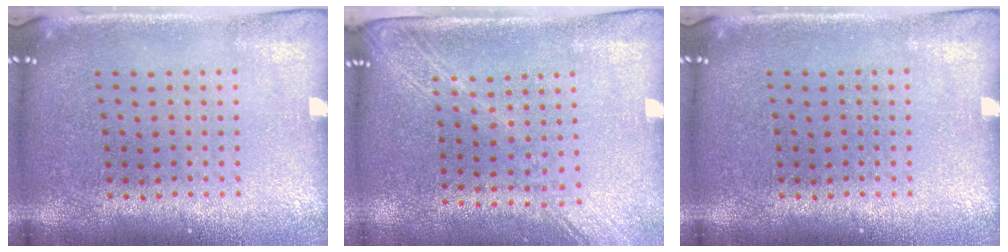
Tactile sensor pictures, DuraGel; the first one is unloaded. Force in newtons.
{"total": 2.0, "press": 1.7, "slide": 1.1}
{"total": 0.0}